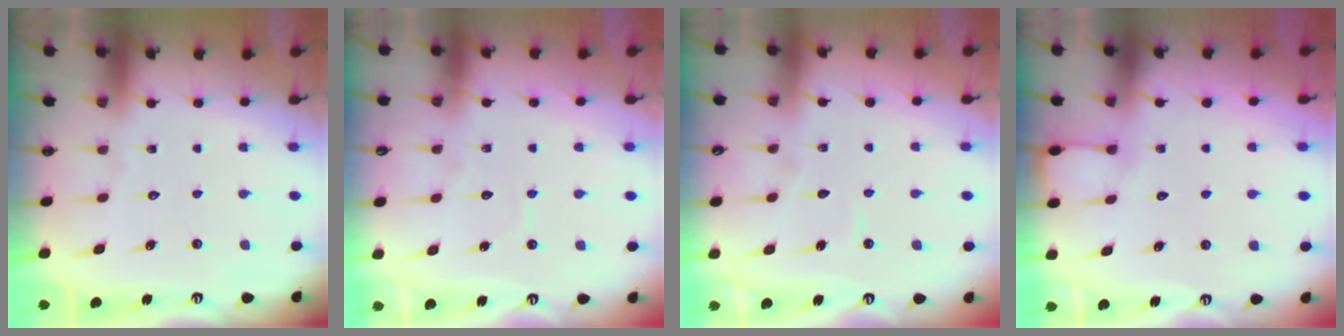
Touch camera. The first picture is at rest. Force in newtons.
{"total": 3.6, "press": 3.6, "slide": 0.3}
{"total": 2.9, "press": 2.9, "slide": 0.2}
{"total": 2.9, "press": 2.9, "slide": 0.5}